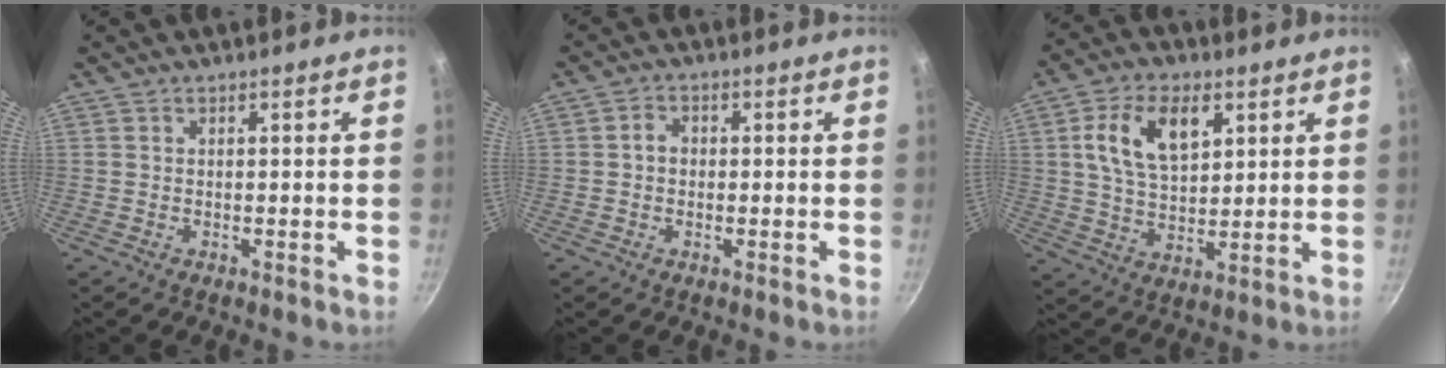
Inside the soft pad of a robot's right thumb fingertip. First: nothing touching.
{"total": 2.7, "force": [-0.1, 2.2, 1.5], "torque": [-0.017, 0.011, -0.003]}
{"total": 12.1, "force": [4.2, 7.2, 8.8], "torque": [-0.142, -0.009, 0.074]}